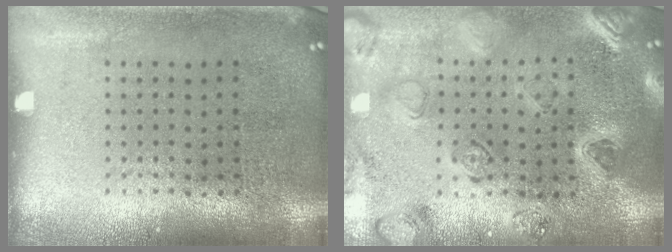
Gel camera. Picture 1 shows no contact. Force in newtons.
{"total": 1.4, "press": 1.4, "slide": 0.2}